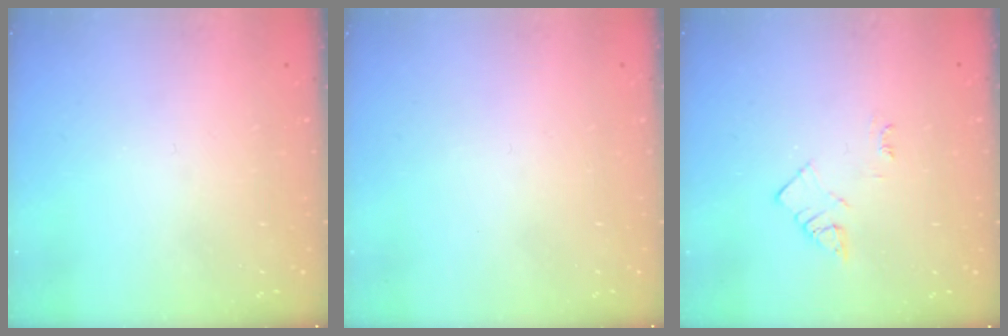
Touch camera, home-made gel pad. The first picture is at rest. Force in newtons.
{"total": 1.8, "press": 1.7, "slide": 0.1}
{"total": 3.8, "press": 3.8, "slide": 0.6}